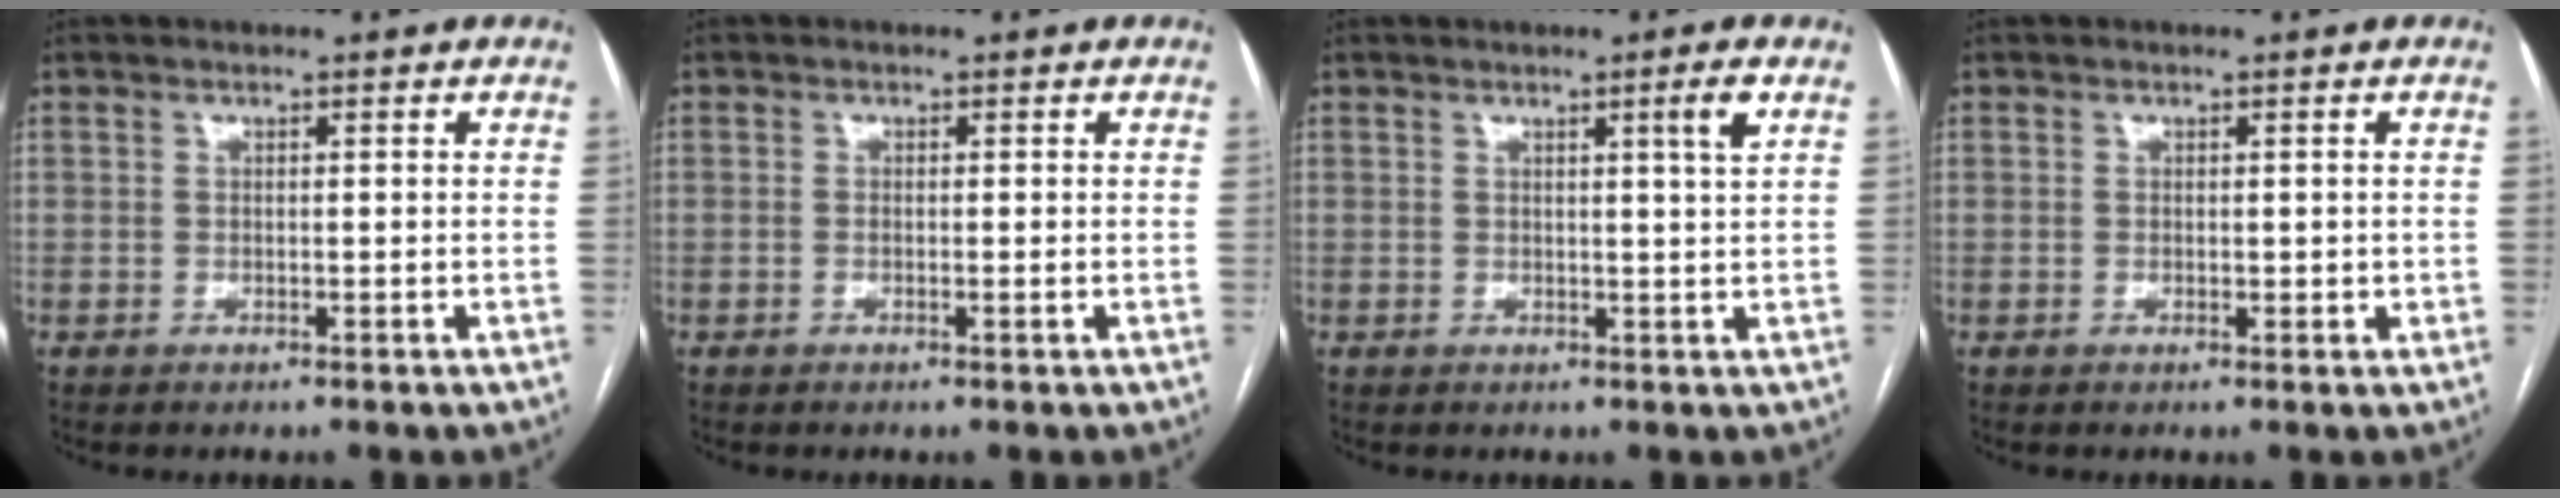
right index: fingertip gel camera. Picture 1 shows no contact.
{"total": 0.8, "force": [-0.2, 0.0, 0.7], "torque": [-0.016, 0.000, -0.003]}
{"total": 2.5, "force": [1.2, -0.7, 2.1], "torque": [-0.031, -0.008, 0.020]}
{"total": 1.1, "force": [-0.1, 0.6, 0.9], "torque": [-0.014, -0.002, 0.001]}